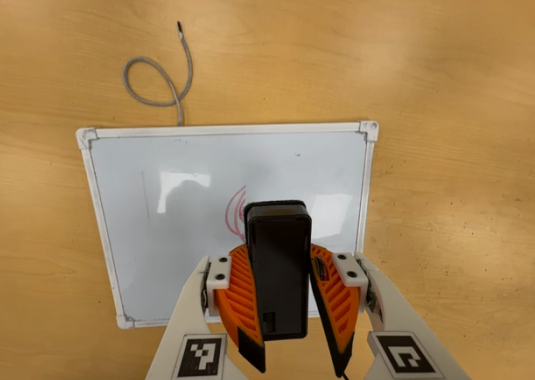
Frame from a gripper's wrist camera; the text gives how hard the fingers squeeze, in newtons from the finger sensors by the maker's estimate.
{"total": 11.0, "left": 10.7, "right": 11.4}